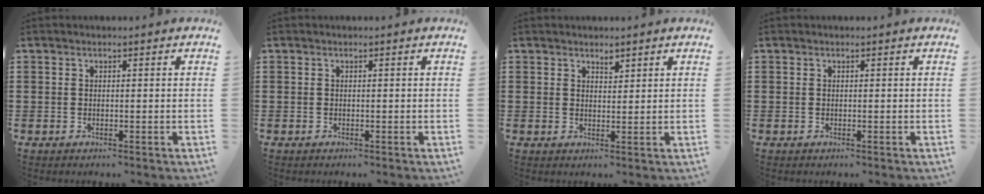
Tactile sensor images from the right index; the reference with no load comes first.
{"total": 0.0}
{"total": 1.6, "force": [1.3, 0.7, 0.6], "torque": [-0.005, 0.000, 0.023]}
{"total": 0.0}